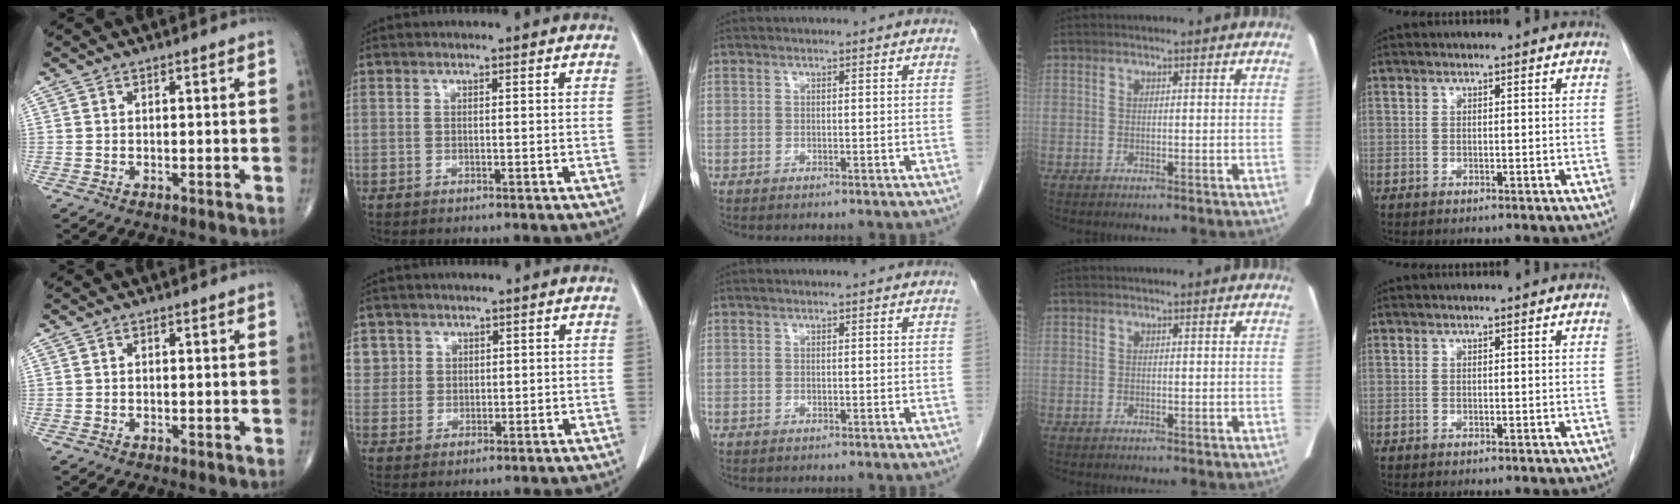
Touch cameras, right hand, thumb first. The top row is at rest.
{"index": {"total": 4.5, "force": [2.1, 3.9, -0.1], "torque": [0.018, 0.004, 0.041]}}